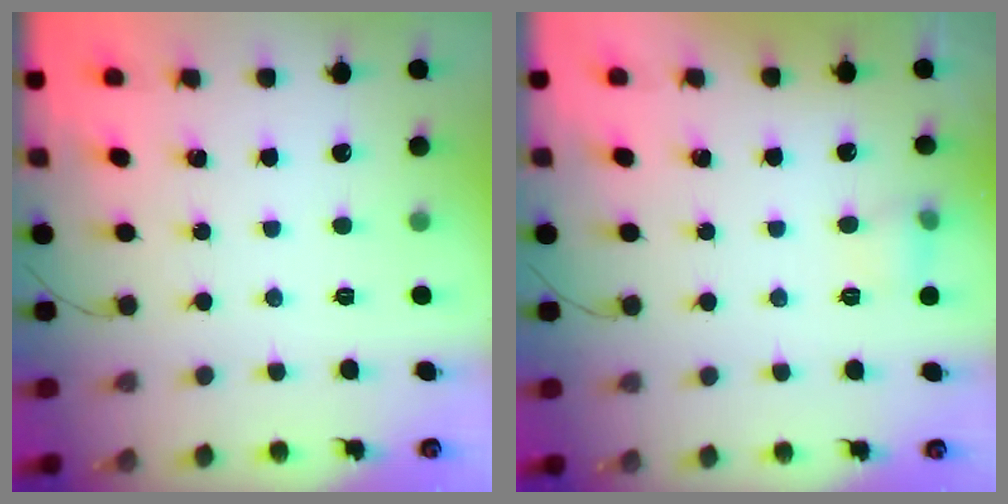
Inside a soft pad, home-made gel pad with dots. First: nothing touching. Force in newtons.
{"total": 6.1, "press": 5.9, "slide": 1.5}